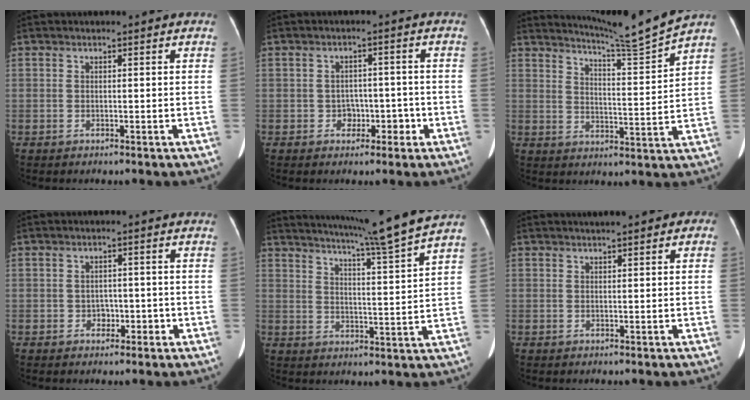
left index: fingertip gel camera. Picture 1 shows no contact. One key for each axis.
{"total": 3.4, "fx": -1.3, "fy": 2.7, "fz": 1.6, "tx": -0.015, "ty": 0.015, "tz": -0.012}
{"total": 9.3, "fx": 8.6, "fy": -3.1, "fz": 1.6, "tx": -0.044, "ty": -0.054, "tz": 0.140}
{"total": 2.3, "fx": -0.8, "fy": 1.8, "fz": 1.0, "tx": -0.010, "ty": 0.010, "tz": -0.008}
{"total": 12.6, "fx": 11.0, "fy": -2.9, "fz": 5.4, "tx": -0.093, "ty": -0.034, "tz": 0.157}
{"total": 3.2, "fx": 1.6, "fy": 1.0, "fz": 2.6, "tx": -0.035, "ty": 0.017, "tz": 0.018}